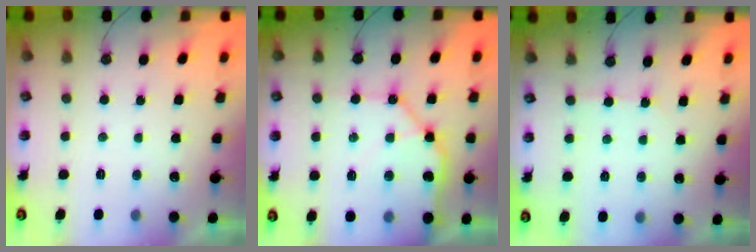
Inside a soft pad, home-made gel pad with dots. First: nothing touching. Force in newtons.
{"total": 14.0, "press": 13.9, "slide": 1.6}
{"total": 2.8, "press": 2.8, "slide": 0.4}